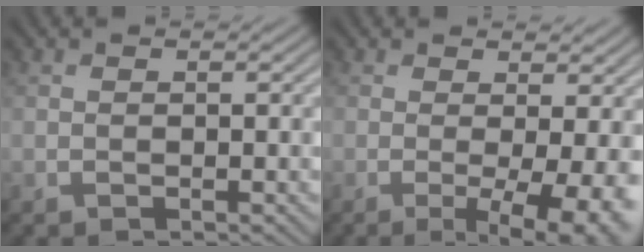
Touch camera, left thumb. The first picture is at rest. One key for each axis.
{"total": 7.8, "fx": -1.0, "fy": 1.9, "fz": 7.4, "tx": -0.105, "ty": -0.009, "tz": -0.011}